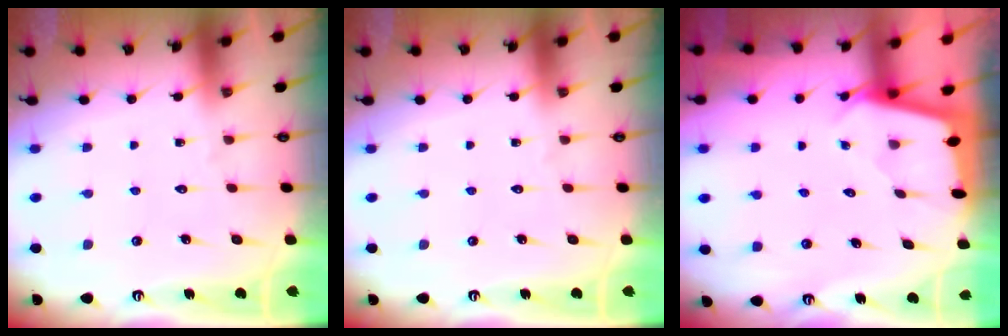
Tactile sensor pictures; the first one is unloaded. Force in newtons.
{"total": 0.0}
{"total": 1.7, "press": 1.7, "slide": 0.0}